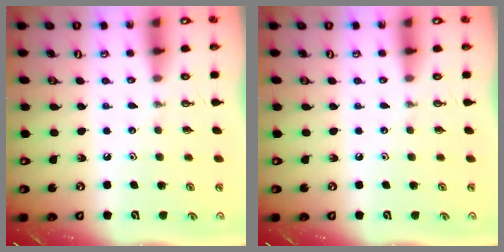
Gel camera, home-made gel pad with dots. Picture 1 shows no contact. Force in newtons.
{"total": 0.0}